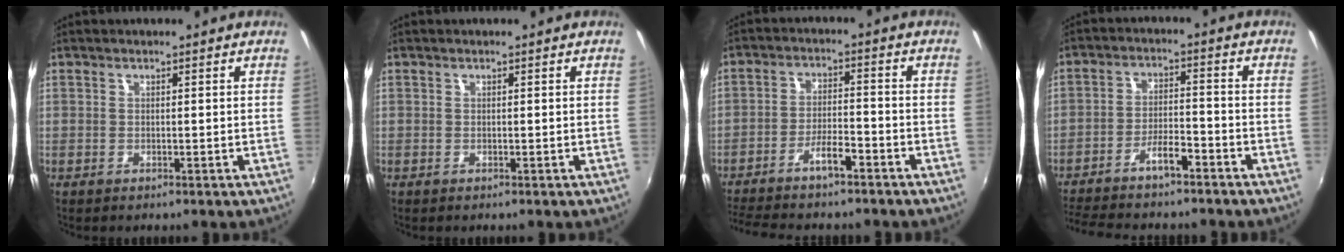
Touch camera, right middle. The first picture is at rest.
{"total": 0.0}
{"total": 8.7, "force": [-7.2, 1.5, 4.7], "torque": [-0.105, 0.006, -0.123]}
{"total": 10.1, "force": [-8.5, 1.9, 5.1], "torque": [-0.113, 0.010, -0.144]}